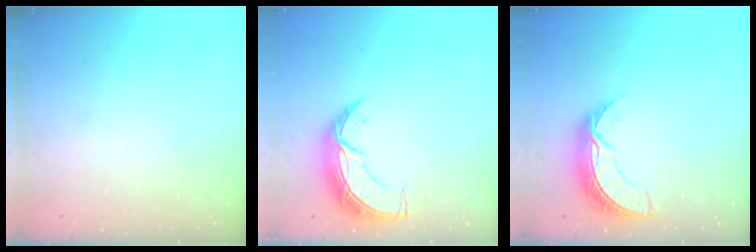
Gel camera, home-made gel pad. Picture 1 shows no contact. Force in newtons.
{"total": 10.9, "press": 10.9, "slide": 0.9}
{"total": 9.3, "press": 9.3, "slide": 0.7}